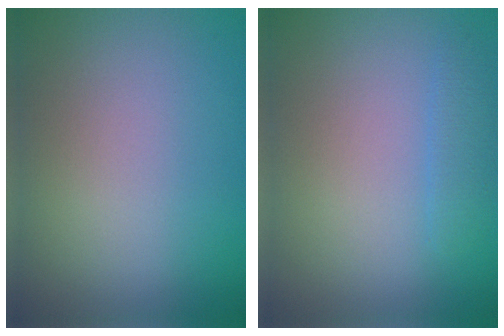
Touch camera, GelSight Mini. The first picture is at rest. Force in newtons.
{"total": 1.3, "press": 1.3, "slide": 0.1}